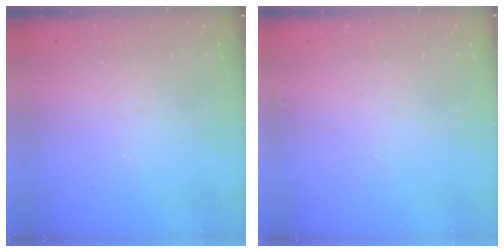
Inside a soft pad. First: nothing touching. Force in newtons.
{"total": 0.0}